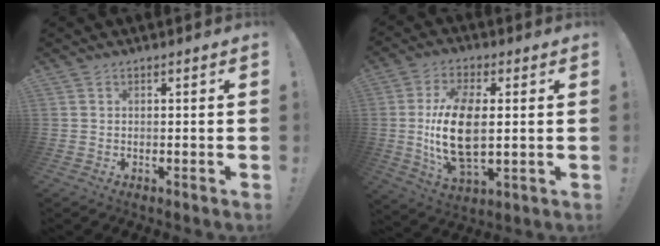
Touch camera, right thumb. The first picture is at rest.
{"total": 16.3, "force": [0.7, 8.5, 13.9], "torque": [-0.283, -0.008, 0.010]}